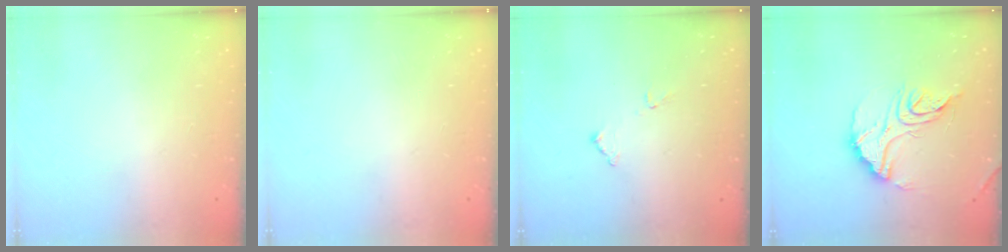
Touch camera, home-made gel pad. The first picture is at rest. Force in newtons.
{"total": 0.0}
{"total": 7.1, "press": 7.1, "slide": 0.3}
{"total": 15.7, "press": 15.6, "slide": 1.6}